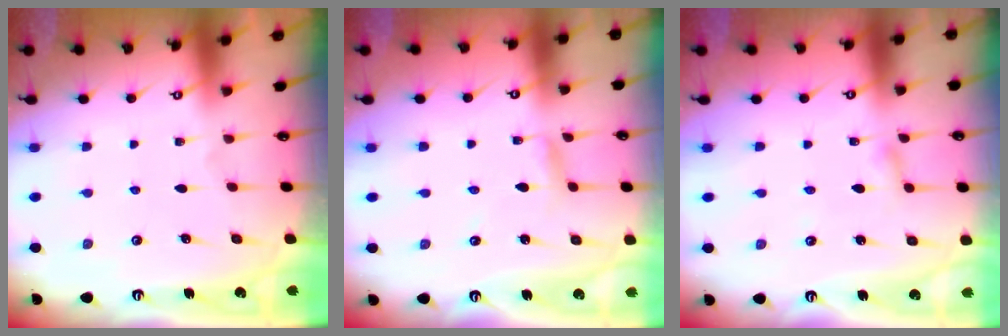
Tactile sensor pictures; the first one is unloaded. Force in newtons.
{"total": 2.2, "press": 2.2, "slide": 0.1}
{"total": 2.0, "press": 2.0, "slide": 0.2}